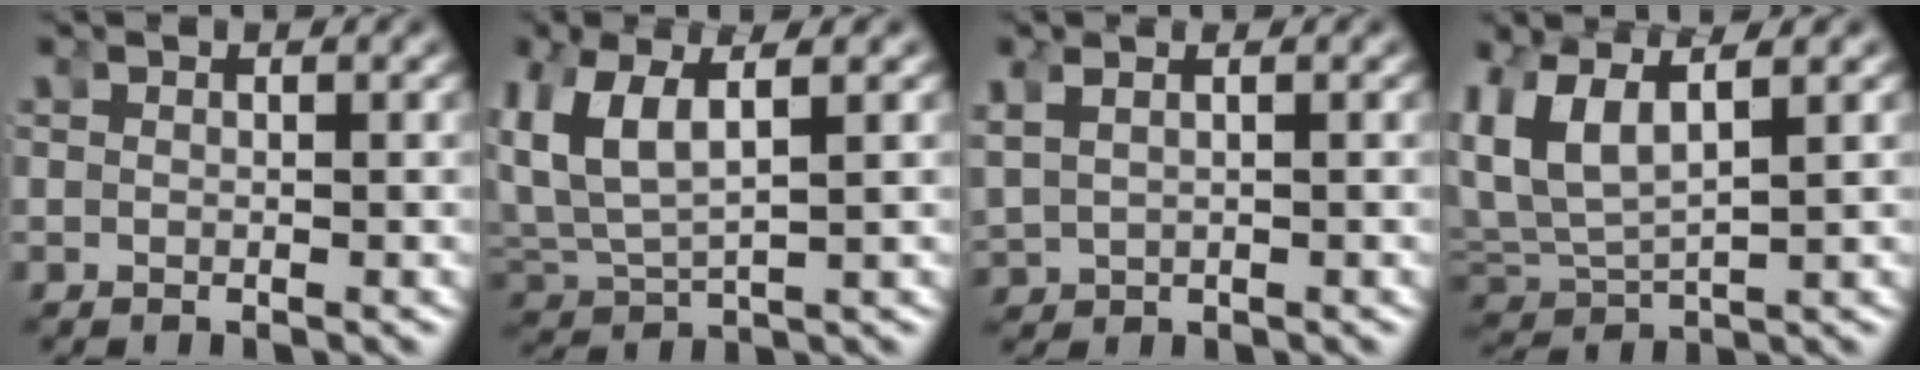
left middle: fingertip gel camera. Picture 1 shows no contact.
{"total": 7.3, "force": [1.9, 5.1, 4.9], "torque": [-0.144, -0.015, 0.043]}
{"total": 2.3, "force": [0.9, 1.5, 1.5], "torque": [-0.041, 0.002, 0.027]}
{"total": 9.8, "force": [1.9, 7.8, 5.7], "torque": [-0.173, -0.019, 0.039]}